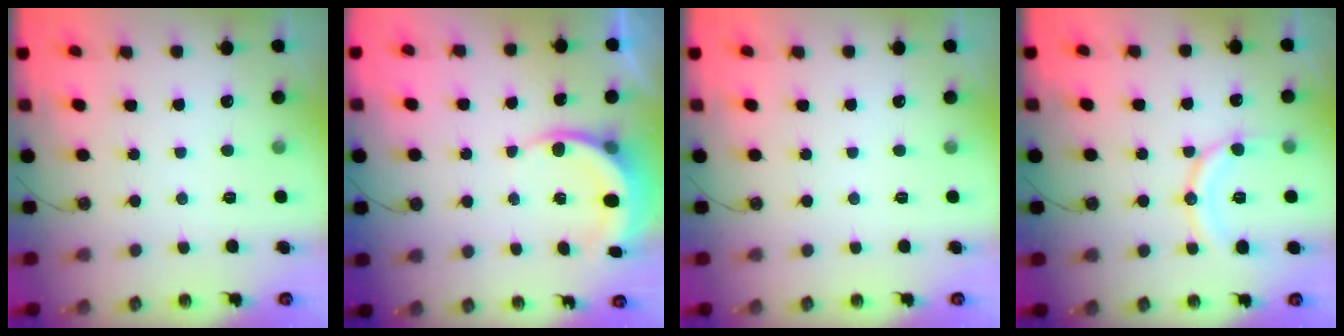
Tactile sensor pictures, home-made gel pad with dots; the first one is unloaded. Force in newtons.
{"total": 5.6, "press": 5.2, "slide": 1.8}
{"total": 0.0}
{"total": 12.4, "press": 12.4, "slide": 1.3}